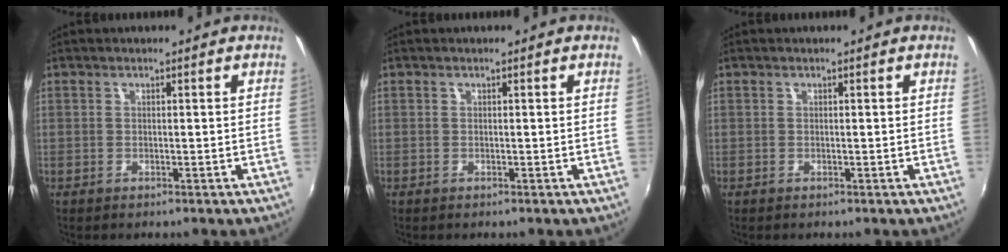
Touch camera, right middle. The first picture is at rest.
{"total": 0.0}
{"total": 0.0}